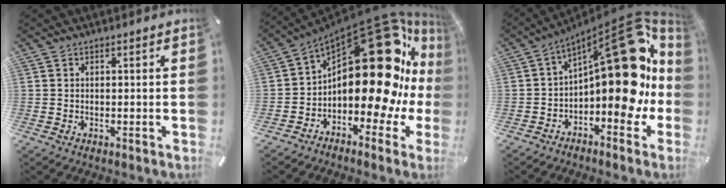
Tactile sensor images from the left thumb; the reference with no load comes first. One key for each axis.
{"total": 27.9, "fx": 7.6, "fy": 13.5, "fz": 23.2, "tx": -0.356, "ty": -0.080, "tz": 0.135}
{"total": 24.0, "fx": 4.3, "fy": 11.5, "fz": 20.6, "tx": -0.279, "ty": -0.040, "tz": 0.081}